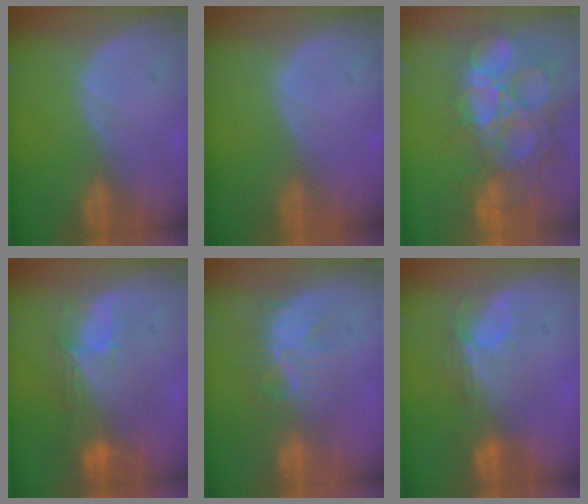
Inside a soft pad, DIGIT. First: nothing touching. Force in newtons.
{"total": 0.0}
{"total": 14.8, "press": 12.2, "slide": 8.3}
{"total": 9.7, "press": 8.4, "slide": 5.0}
{"total": 7.8, "press": 7.5, "slide": 2.0}
{"total": 7.5, "press": 6.5, "slide": 3.7}